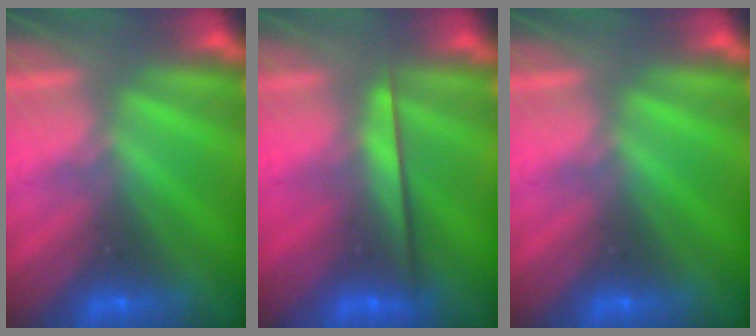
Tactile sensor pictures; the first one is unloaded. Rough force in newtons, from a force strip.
{"total": 2.3}
{"total": 0.0}